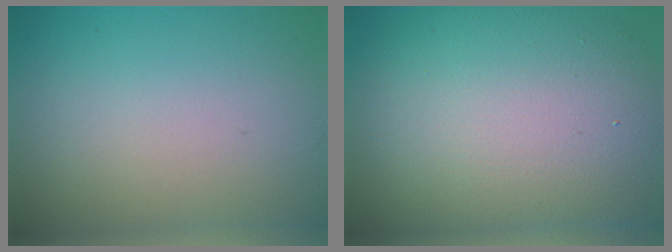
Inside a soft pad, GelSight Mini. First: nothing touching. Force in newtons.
{"total": 14.1, "press": 14.1, "slide": 0.8}